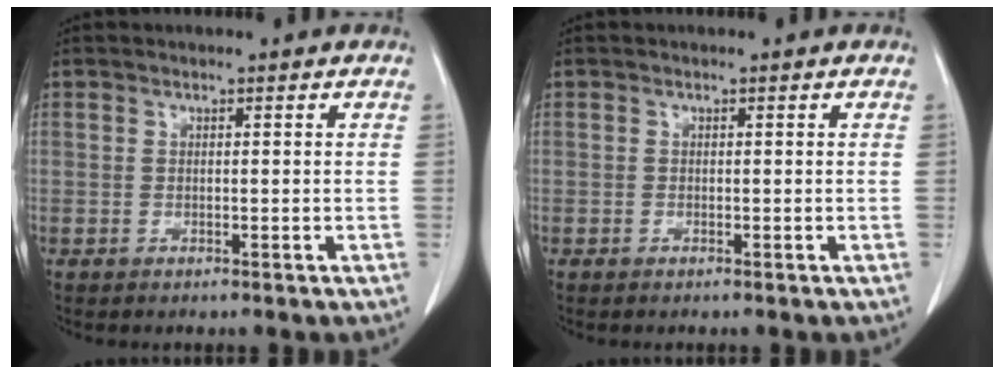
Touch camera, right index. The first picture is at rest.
{"total": 0.0}